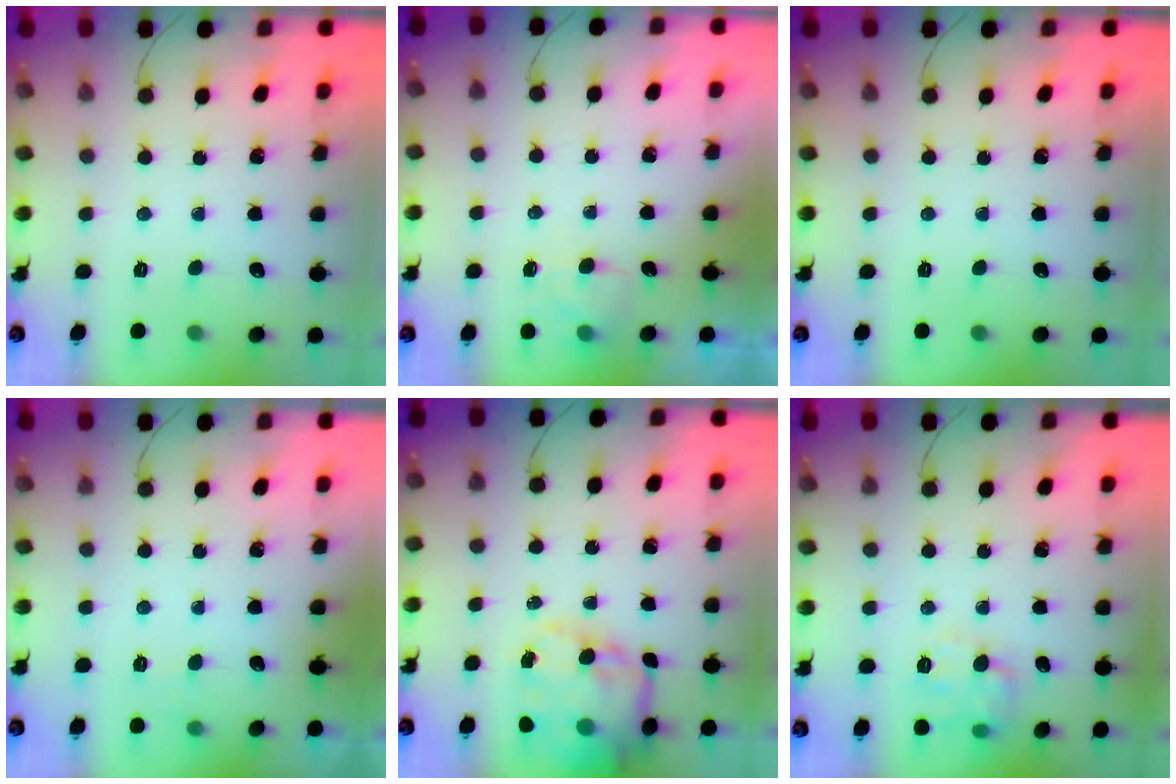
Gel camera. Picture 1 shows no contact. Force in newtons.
{"total": 4.7, "press": 4.6, "slide": 1.2}
{"total": 0.0}
{"total": 2.6, "press": 2.1, "slide": 1.5}
{"total": 21.1, "press": 20.5, "slide": 4.9}
{"total": 8.9, "press": 8.9, "slide": 0.4}